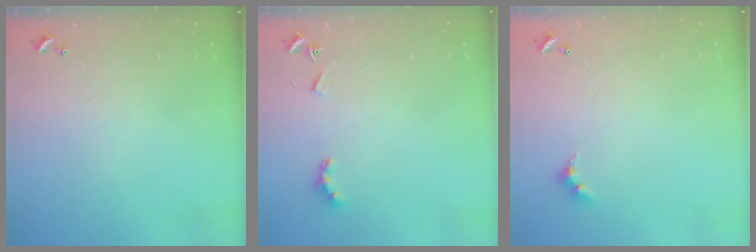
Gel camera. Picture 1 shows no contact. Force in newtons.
{"total": 4.0, "press": 3.9, "slide": 0.7}
{"total": 3.0, "press": 2.9, "slide": 0.5}